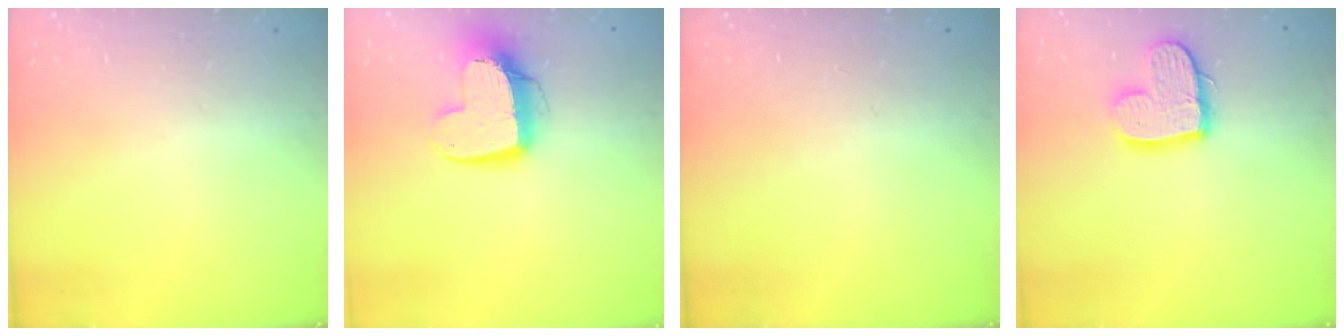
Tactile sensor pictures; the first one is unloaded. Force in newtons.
{"total": 12.1, "press": 12.0, "slide": 1.2}
{"total": 0.0}
{"total": 12.5, "press": 12.4, "slide": 1.1}